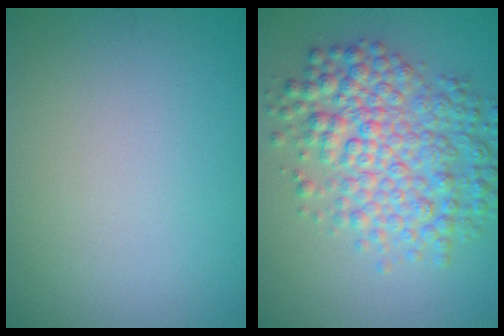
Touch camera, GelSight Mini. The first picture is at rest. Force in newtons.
{"total": 7.2, "press": 7.2, "slide": 0.1}